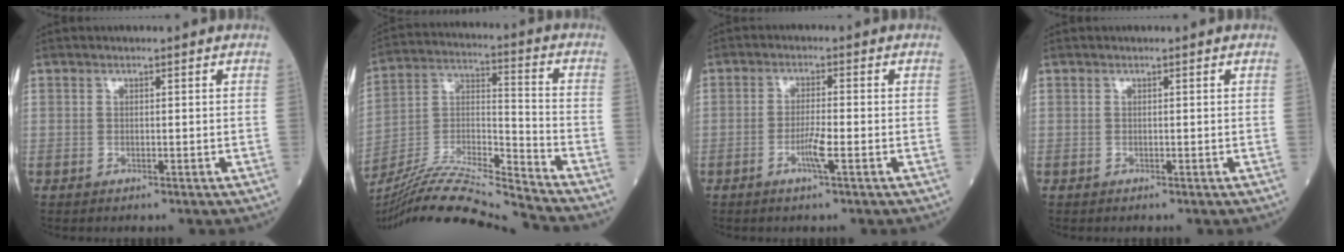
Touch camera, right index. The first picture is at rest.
{"total": 18.2, "force": [-17.0, -2.0, 6.0], "torque": [-0.115, 0.004, -0.303]}
{"total": 3.6, "force": [-1.5, -0.1, 3.3], "torque": [-0.067, -0.005, -0.031]}
{"total": 0.0}